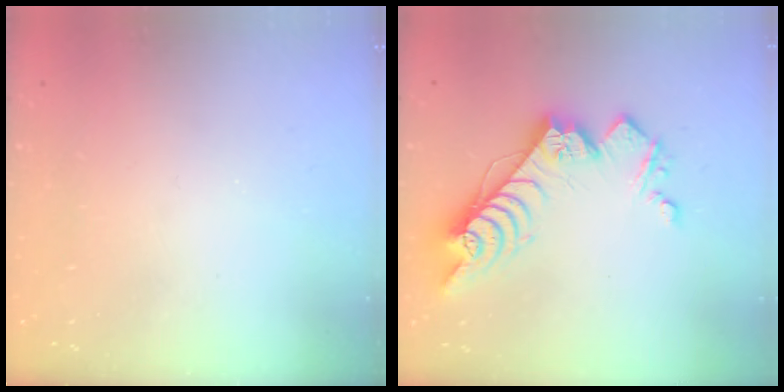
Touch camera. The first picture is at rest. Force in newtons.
{"total": 14.6, "press": 14.5, "slide": 1.0}